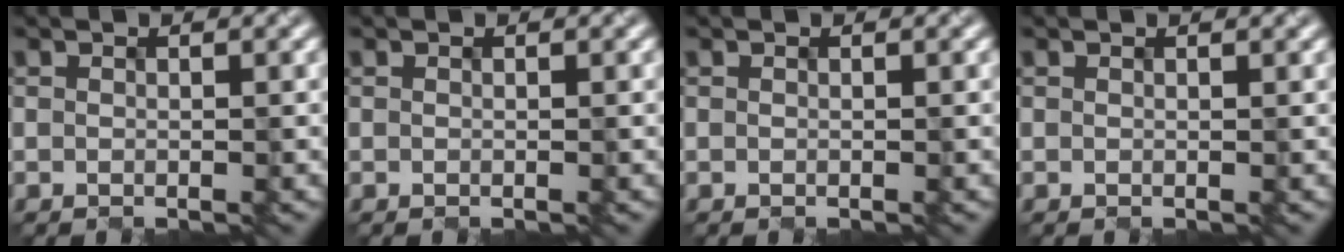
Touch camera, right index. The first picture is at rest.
{"total": 0.0}
{"total": 0.0}
{"total": 1.3, "force": [0.9, 0.7, 0.7], "torque": [0.007, 0.006, -0.008]}